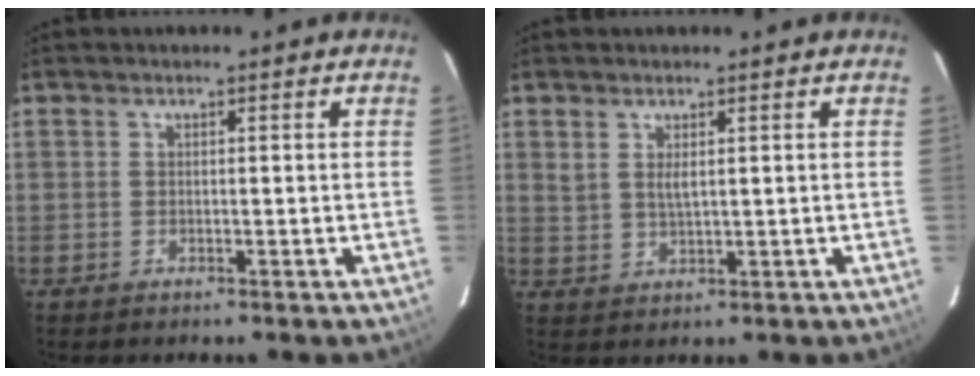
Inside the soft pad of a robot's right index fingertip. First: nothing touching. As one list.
[{"total": 2.6, "force": [1.1, 1.1, 2.0], "torque": [-0.035, 0.000, 0.024]}]